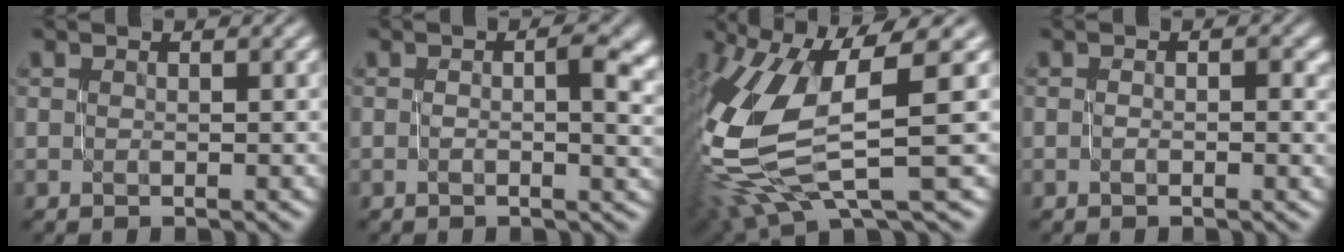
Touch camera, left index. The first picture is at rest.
{"total": 4.8, "force": [0.4, 1.9, 4.4], "torque": [-0.054, 0.005, 0.001]}
{"total": 12.3, "force": [-0.1, 4.4, 11.5], "torque": [-0.268, -0.011, 0.013]}
{"total": 1.2, "force": [-0.2, 0.5, 1.0], "torque": [-0.016, -0.003, -0.004]}